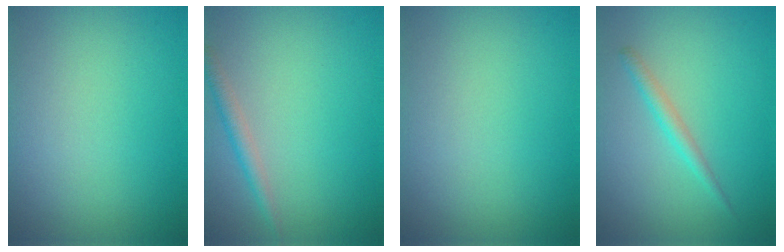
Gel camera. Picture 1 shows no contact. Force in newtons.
{"total": 1.6, "press": 1.6, "slide": 0.0}
{"total": 0.0}
{"total": 1.4, "press": 1.4, "slide": 0.1}